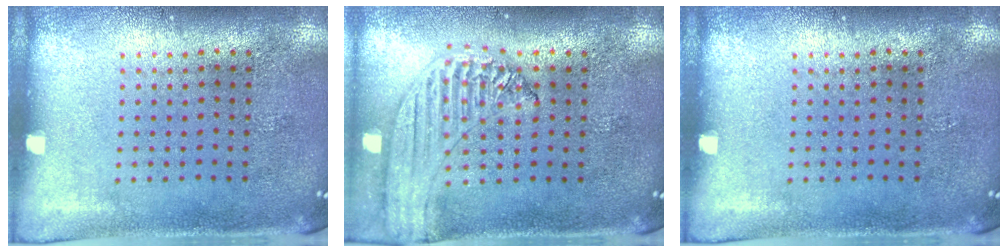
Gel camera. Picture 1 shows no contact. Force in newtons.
{"total": 1.4, "press": 1.3, "slide": 0.3}
{"total": 0.0}